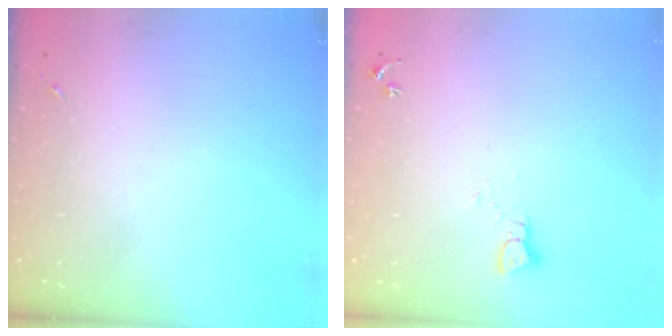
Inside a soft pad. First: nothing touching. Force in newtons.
{"total": 2.2, "press": 2.2, "slide": 0.2}